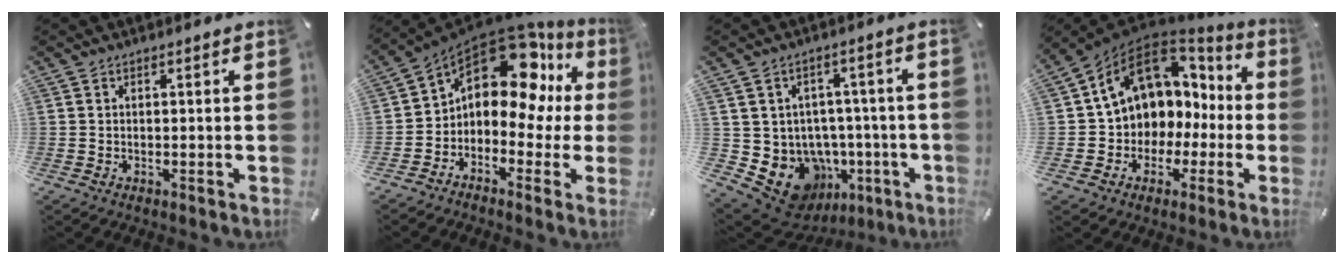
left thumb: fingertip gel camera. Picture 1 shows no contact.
{"total": 13.3, "force": [7.1, 7.5, 8.4], "torque": [-0.136, -0.059, 0.118]}
{"total": 12.1, "force": [-5.1, 9.7, 5.1], "torque": [-0.098, 0.013, -0.071]}
{"total": 12.2, "force": [4.6, 9.8, 5.6], "torque": [-0.103, -0.034, 0.085]}